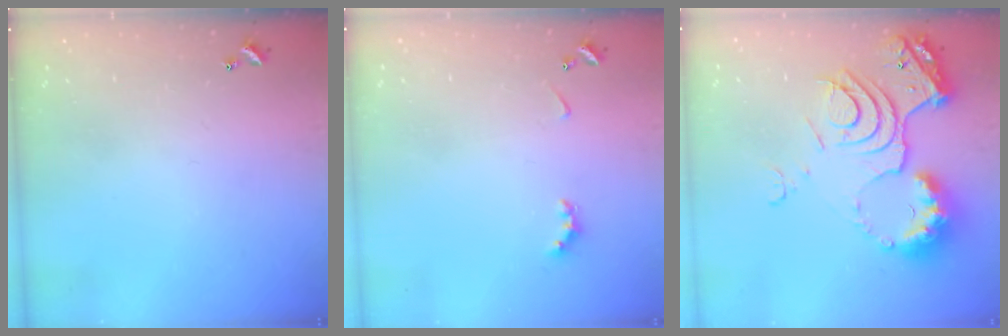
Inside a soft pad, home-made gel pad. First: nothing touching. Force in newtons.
{"total": 2.9, "press": 2.8, "slide": 0.6}
{"total": 15.1, "press": 15.0, "slide": 1.3}